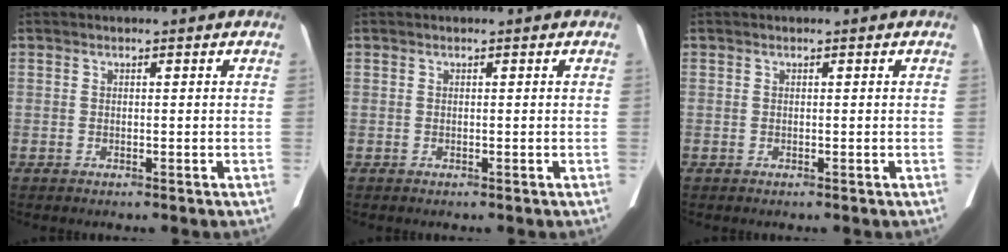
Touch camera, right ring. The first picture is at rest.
{"total": 0.0}
{"total": 0.0}